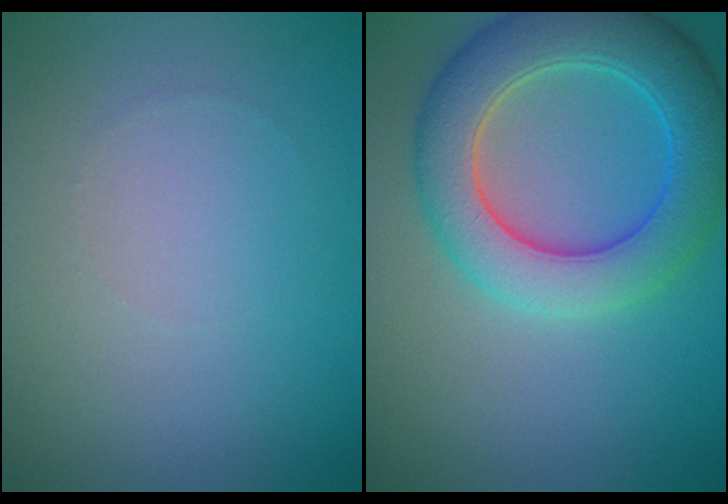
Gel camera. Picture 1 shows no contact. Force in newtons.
{"total": 7.3, "press": 7.3, "slide": 0.2}